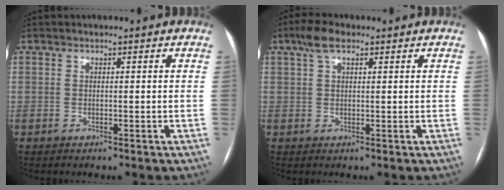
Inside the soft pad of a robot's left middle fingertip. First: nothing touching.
{"total": 4.0, "force": [2.5, 1.4, 2.9], "torque": [-0.065, 0.019, 0.048]}